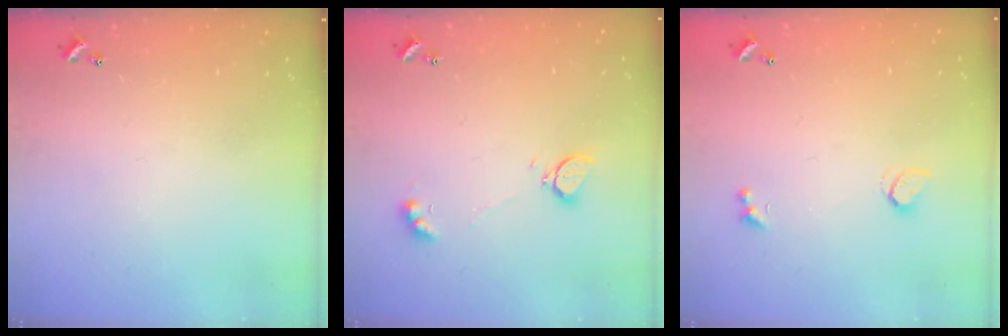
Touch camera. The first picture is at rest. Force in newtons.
{"total": 2.3, "press": 2.3, "slide": 0.5}
{"total": 1.3, "press": 1.2, "slide": 0.4}